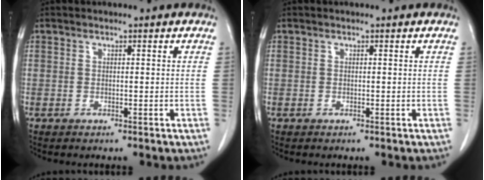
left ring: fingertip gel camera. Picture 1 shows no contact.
{"total": 0.0}